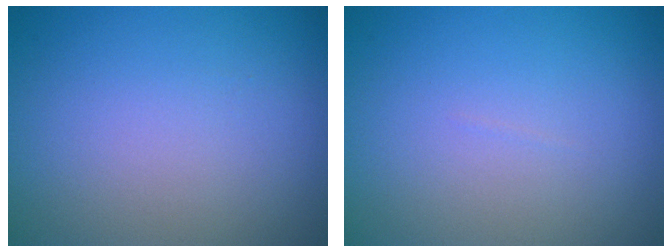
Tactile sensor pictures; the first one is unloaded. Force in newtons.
{"total": 0.0}